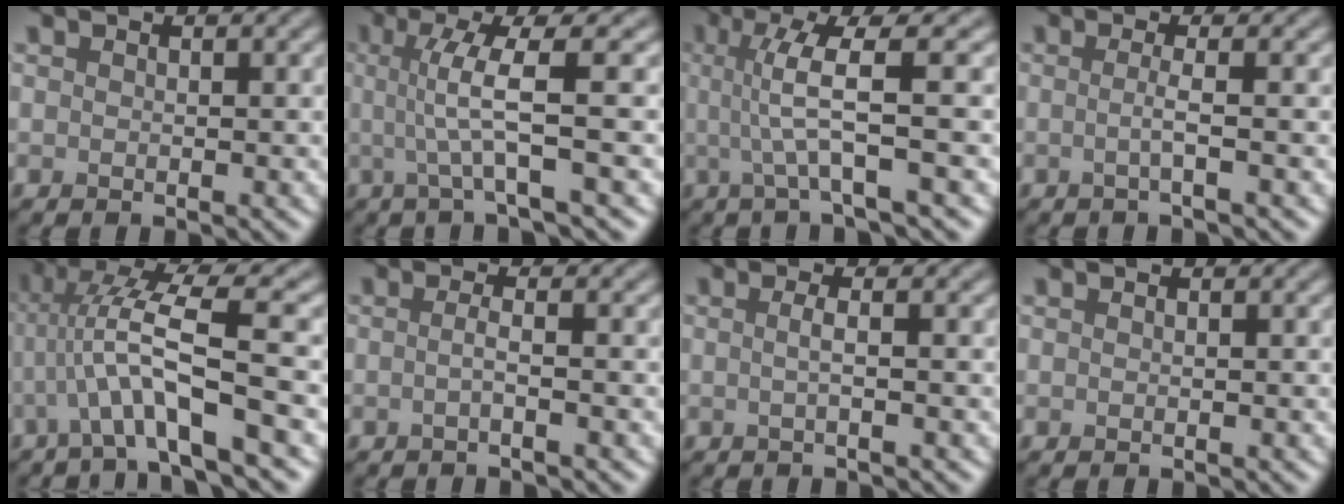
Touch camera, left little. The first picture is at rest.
{"total": 5.0, "force": [0.3, 0.7, 5.0], "torque": [-0.090, 0.002, 0.002]}
{"total": 5.2, "force": [0.5, 0.6, 5.1], "torque": [-0.094, 0.002, 0.007]}
{"total": 1.8, "force": [-0.2, 0.5, 1.7], "torque": [-0.027, -0.004, -0.013]}
{"total": 6.5, "force": [-1.2, 0.7, 6.3], "torque": [-0.122, 0.016, -0.026]}
{"total": 1.5, "force": [-0.3, 0.4, 1.4], "torque": [-0.019, -0.001, -0.012]}
{"total": 1.6, "force": [0.0, 0.5, 1.5], "torque": [-0.022, 0.000, -0.008]}
{"total": 0.0}